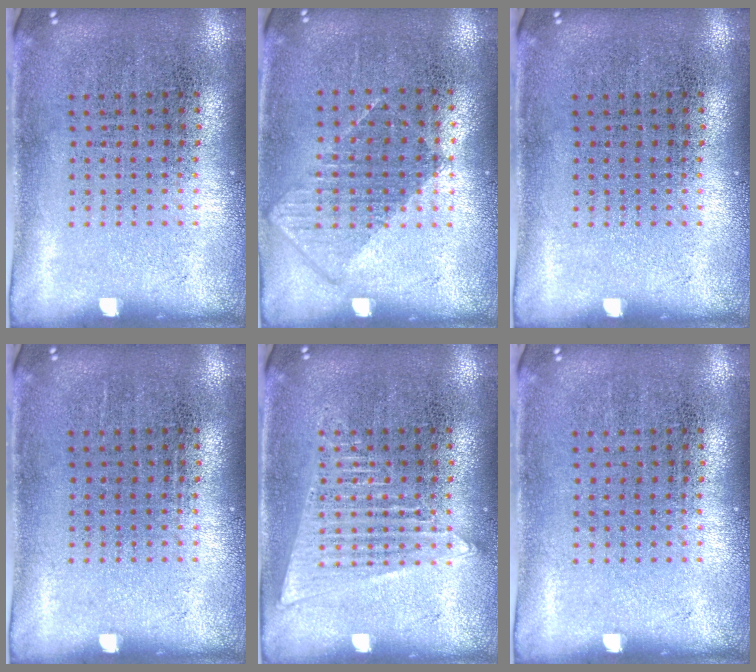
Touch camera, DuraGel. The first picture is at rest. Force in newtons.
{"total": 0.8, "press": 0.7, "slide": 0.3}
{"total": 0.0}
{"total": 0.0}
{"total": 1.9, "press": 1.9, "slide": 0.2}
{"total": 0.0}